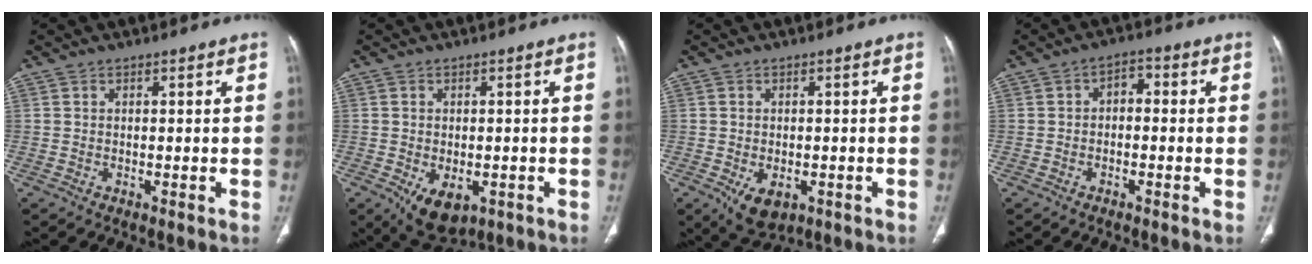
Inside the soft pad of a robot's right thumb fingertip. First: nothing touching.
{"total": 7.7, "force": [-3.0, 4.7, 5.3], "torque": [-0.069, -0.002, -0.031]}
{"total": 6.0, "force": [-2.2, 3.8, 4.1], "torque": [-0.059, -0.001, -0.022]}
{"total": 3.3, "force": [-0.5, 2.2, 2.4], "torque": [-0.027, 0.020, -0.018]}